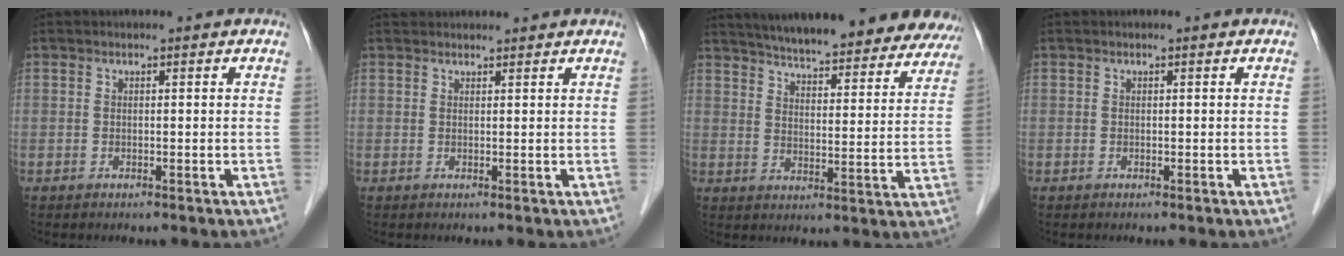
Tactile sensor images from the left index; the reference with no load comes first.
{"total": 3.6, "force": [3.5, 0.7, 0.4], "torque": [-0.006, 0.033, 0.049]}
{"total": 28.2, "force": [25.3, 5.1, 11.5], "torque": [-0.174, -0.035, 0.312]}
{"total": 0.0}